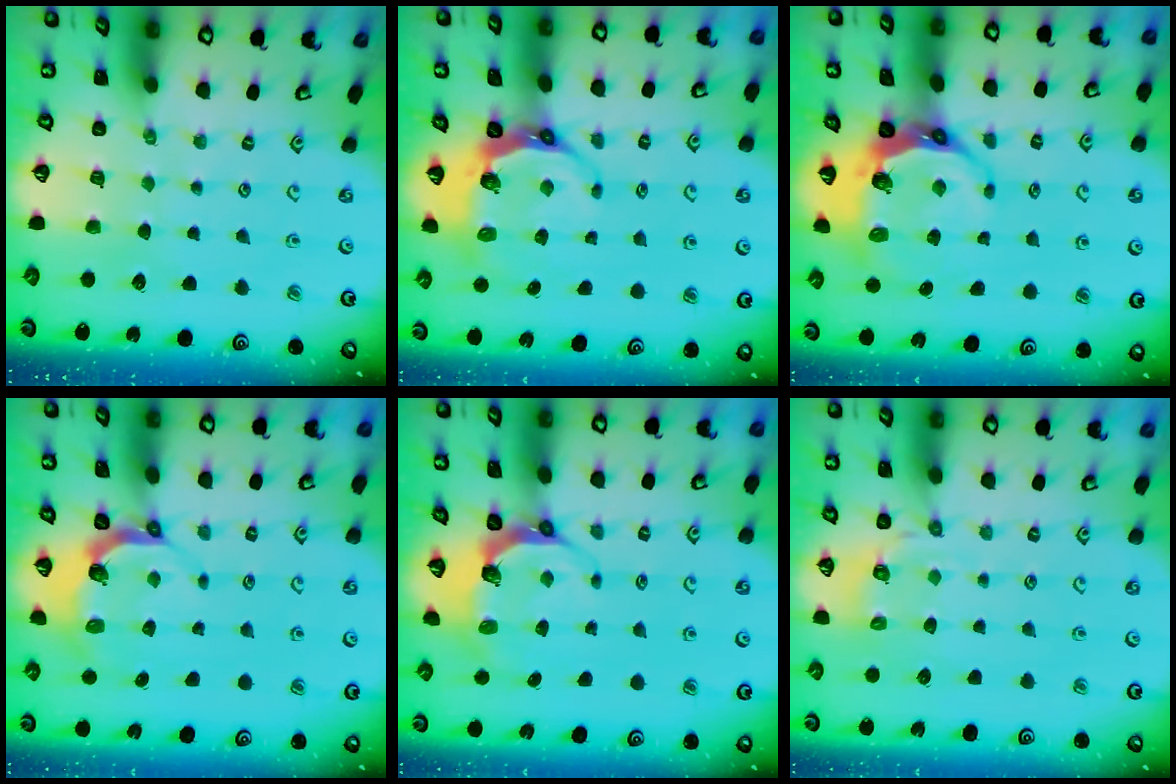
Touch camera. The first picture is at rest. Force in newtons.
{"total": 7.5, "press": 6.5, "slide": 3.8}
{"total": 9.6, "press": 8.7, "slide": 4.1}
{"total": 4.4, "press": 3.3, "slide": 2.9}
{"total": 6.8, "press": 5.6, "slide": 3.9}
{"total": 3.8, "press": 3.2, "slide": 2.1}